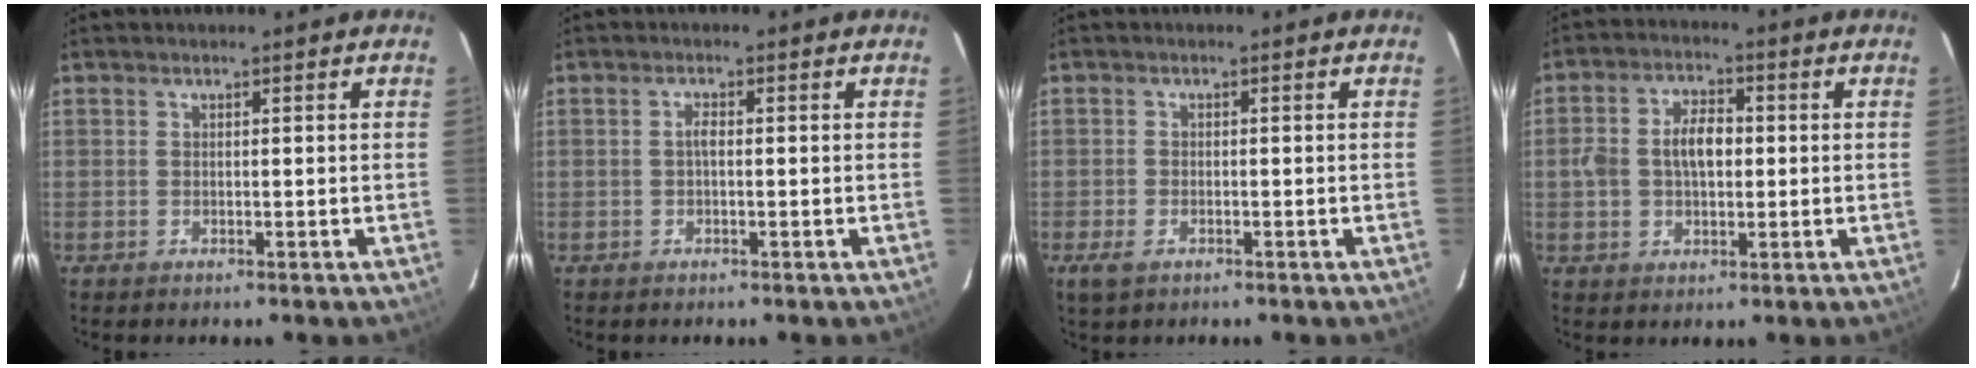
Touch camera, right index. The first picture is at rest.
{"total": 1.2, "force": [-0.1, 0.5, 1.1], "torque": [-0.021, 0.006, -0.004]}
{"total": 3.1, "force": [-1.8, 1.7, 1.8], "torque": [-0.040, -0.008, -0.034]}
{"total": 7.3, "force": [0.2, 4.6, 5.6], "torque": [-0.108, 0.018, 0.005]}